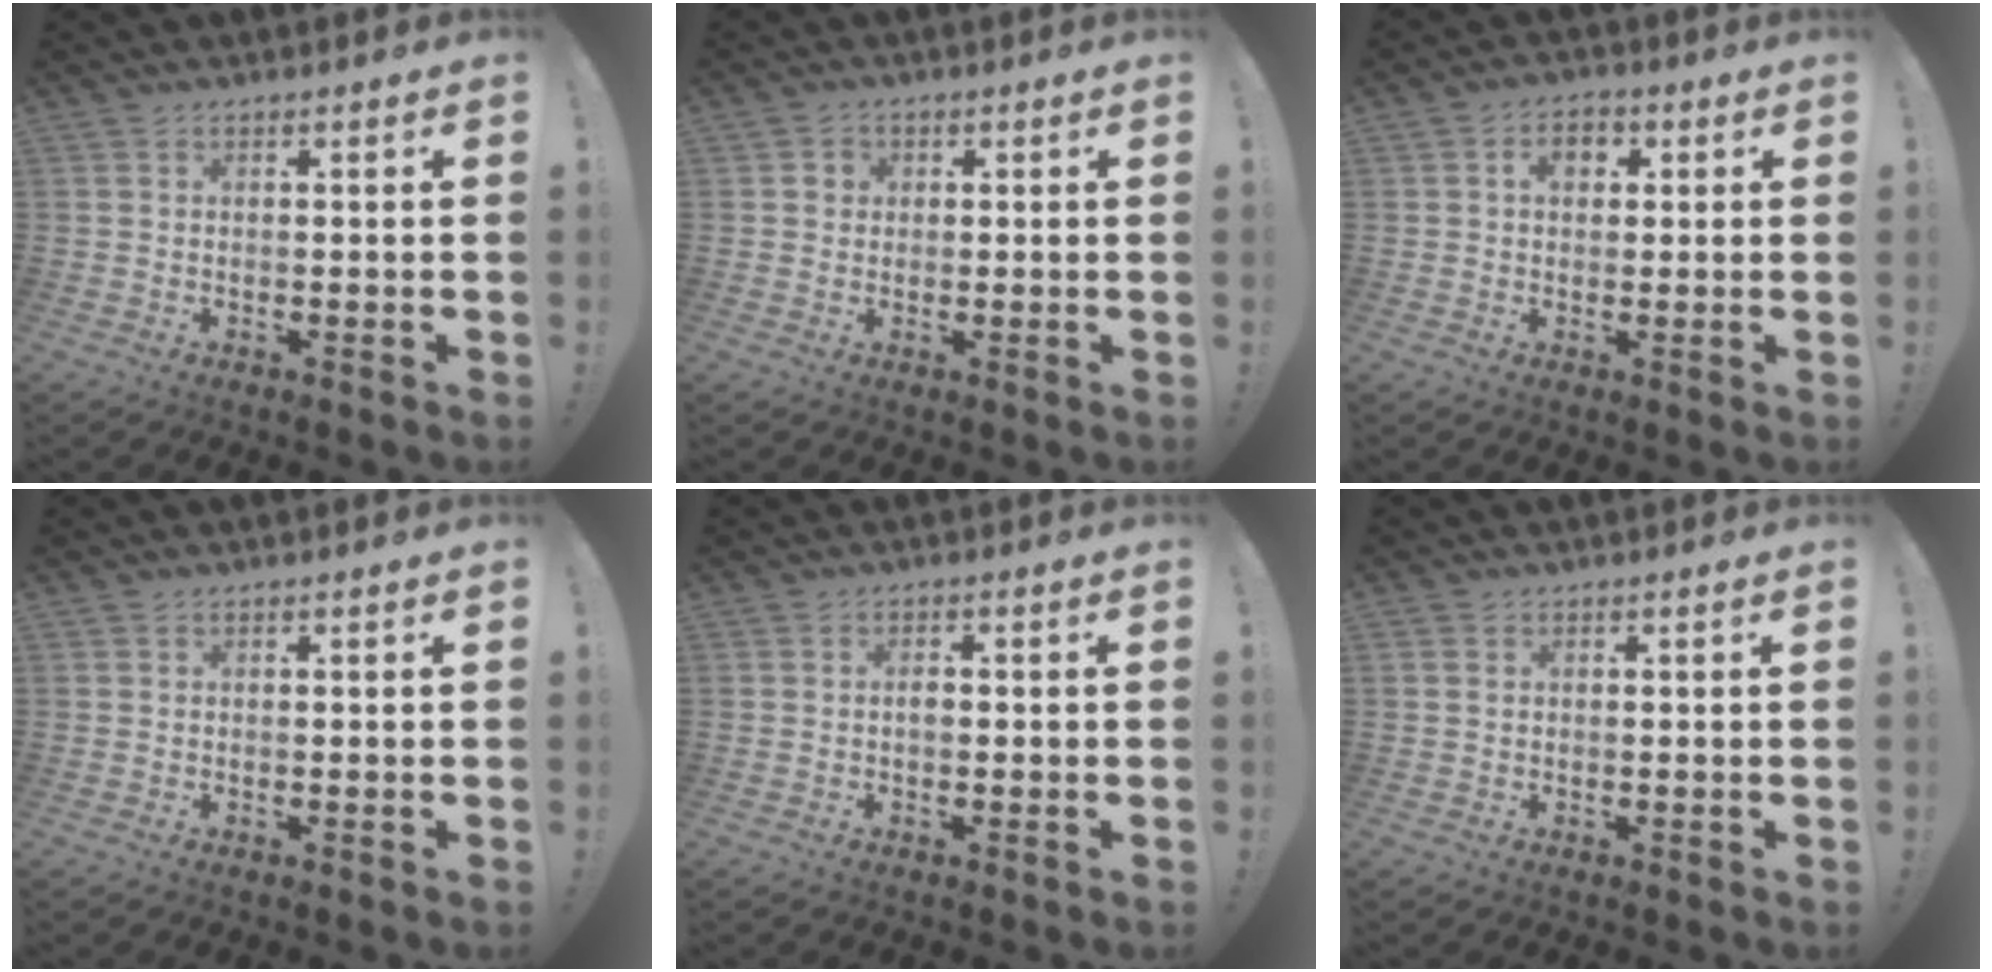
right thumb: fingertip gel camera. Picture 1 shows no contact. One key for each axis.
{"total": 2.5, "fx": 0.0, "fy": 2.4, "fz": 0.7, "tx": -0.010, "ty": 0.006, "tz": 0.000}
{"total": 5.1, "fx": 1.5, "fy": 3.7, "fz": 3.3, "tx": -0.042, "ty": 0.005, "tz": 0.022}
{"total": 0.0}
{"total": 1.6, "fx": -0.3, "fy": 1.1, "fz": 1.1, "tx": -0.013, "ty": 0.003, "tz": -0.009}
{"total": 0.8, "fx": 0.3, "fy": 0.8, "fz": 0.2, "tx": -0.001, "ty": 0.003, "tz": 0.005}